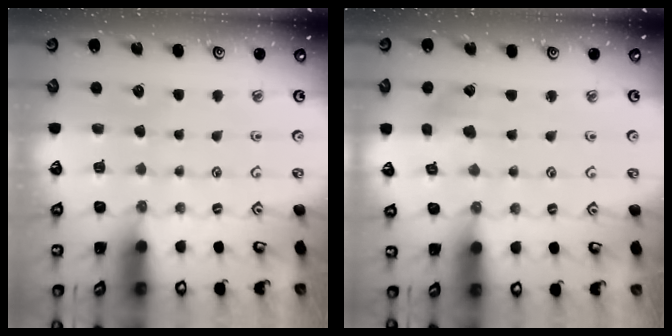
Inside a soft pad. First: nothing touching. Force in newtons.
{"total": 2.2, "press": 2.2, "slide": 0.1}